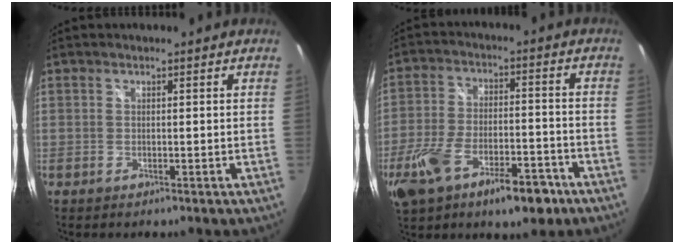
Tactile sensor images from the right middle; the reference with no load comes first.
{"total": 15.5, "force": [-8.9, 6.5, 10.9], "torque": [-0.230, -0.021, -0.148]}